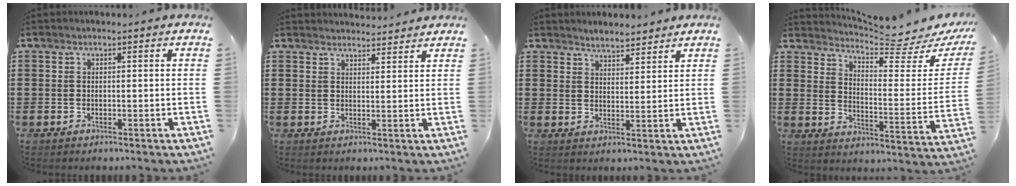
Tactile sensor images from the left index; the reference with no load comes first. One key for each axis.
{"total": 2.6, "fx": 2.6, "fy": 0.1, "fz": -0.1, "tx": -0.006, "ty": -0.007, "tz": 0.050}
{"total": 3.3, "fx": 3.3, "fy": 0.5, "fz": 0.1, "tx": -0.012, "ty": -0.006, "tz": 0.062}
{"total": 6.3, "fx": 5.8, "fy": -0.5, "fz": 2.3, "tx": -0.058, "ty": -0.059, "tz": 0.094}